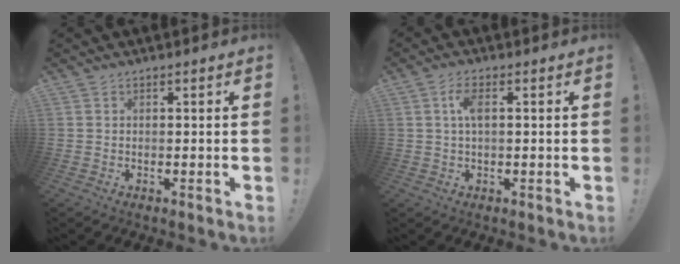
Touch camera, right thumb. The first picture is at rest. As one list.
[{"total": 4.5, "force": [1.1, 1.8, 4.0], "torque": [-0.076, 0.006, 0.017]}]